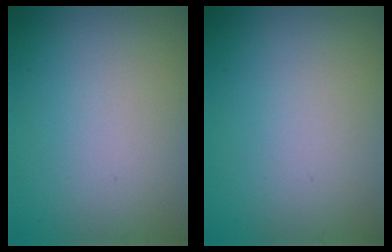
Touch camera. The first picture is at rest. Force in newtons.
{"total": 0.0}